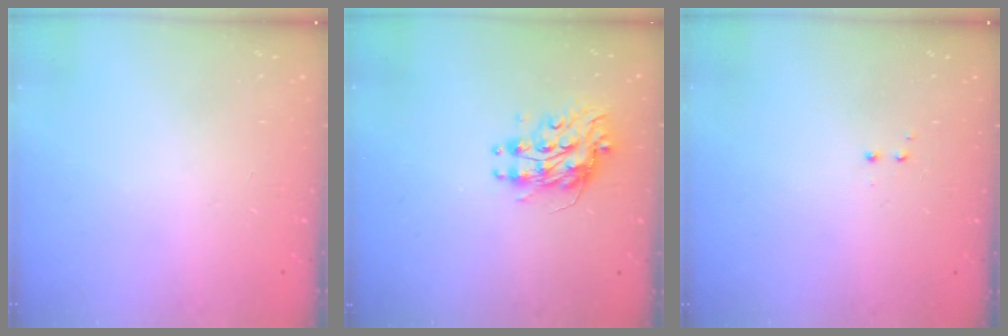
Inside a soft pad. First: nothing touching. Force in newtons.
{"total": 9.4, "press": 9.3, "slide": 0.7}
{"total": 1.2, "press": 1.1, "slide": 0.6}